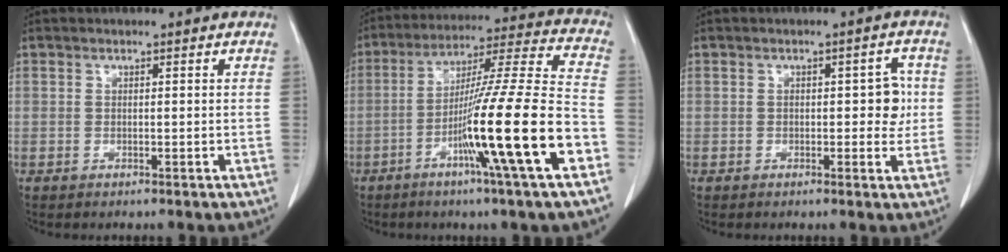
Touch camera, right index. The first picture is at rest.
{"total": 19.6, "force": [-7.4, -1.4, 18.1], "torque": [-0.302, -0.017, -0.132]}
{"total": 3.9, "force": [0.0, 1.8, 3.4], "torque": [-0.034, 0.011, -0.002]}